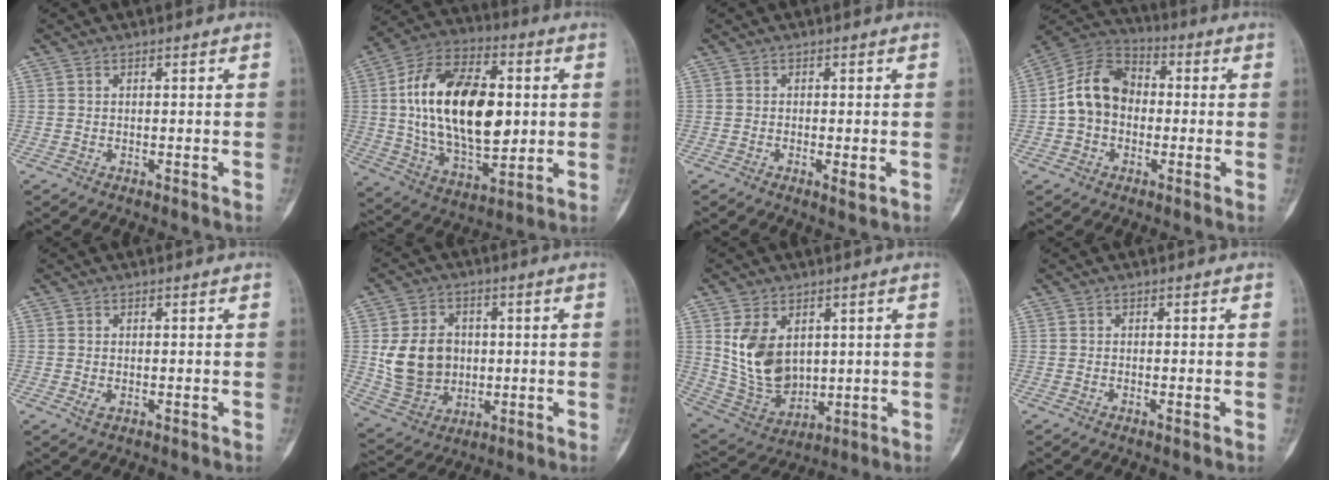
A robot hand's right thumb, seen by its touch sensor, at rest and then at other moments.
{"total": 24.7, "force": [2.4, 13.7, 20.3], "torque": [-0.333, -0.004, 0.043]}
{"total": 1.9, "force": [-0.6, 0.6, 1.8], "torque": [-0.032, -0.005, -0.010]}
{"total": 12.1, "force": [-0.7, 9.4, 7.6], "torque": [-0.127, 0.040, -0.024]}
{"total": 1.2, "force": [-0.3, 0.7, 0.9], "torque": [-0.017, -0.002, -0.004]}
{"total": 12.4, "force": [0.7, 10.1, 7.1], "torque": [-0.102, -0.001, 0.028]}
{"total": 12.7, "force": [3.1, 8.7, 8.7], "torque": [-0.136, -0.017, 0.083]}
{"total": 0.8, "force": [-0.3, 0.2, 0.7], "torque": [-0.011, 0.000, -0.006]}